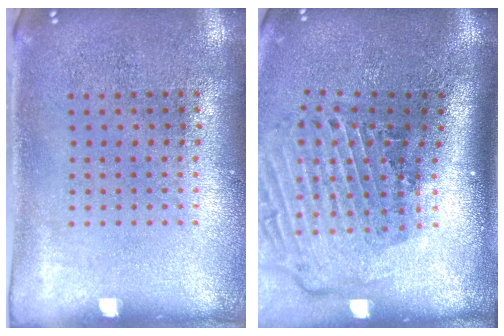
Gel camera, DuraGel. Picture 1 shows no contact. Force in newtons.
{"total": 2.9, "press": 2.0, "slide": 2.2}